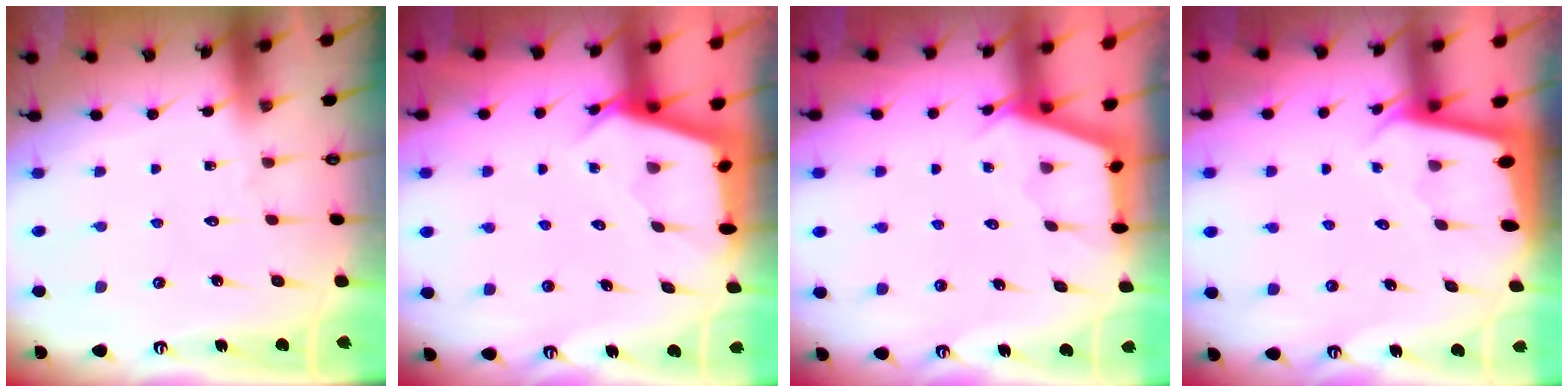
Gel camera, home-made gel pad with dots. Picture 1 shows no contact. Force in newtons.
{"total": 2.9, "press": 2.9, "slide": 0.3}
{"total": 2.8, "press": 2.8, "slide": 0.4}
{"total": 1.9, "press": 1.9, "slide": 0.1}